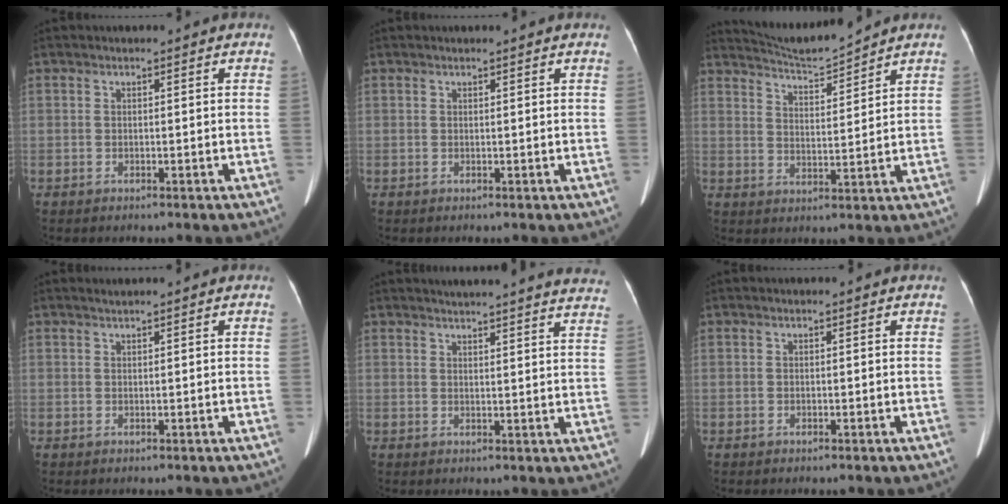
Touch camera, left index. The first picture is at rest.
{"total": 0.9, "force": [0.8, 0.0, 0.3], "torque": [-0.013, 0.007, 0.012]}
{"total": 6.8, "force": [6.7, -1.1, 0.6], "torque": [-0.024, -0.002, 0.124]}
{"total": 0.5, "force": [0.5, -0.1, 0.3], "torque": [-0.008, 0.005, 0.014]}
{"total": 20.2, "force": [19.1, 1.3, 6.4], "torque": [-0.083, -0.047, 0.209]}
{"total": 0.0}